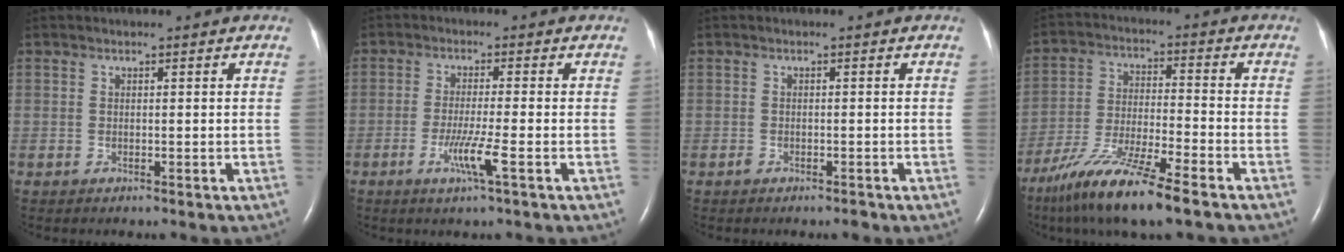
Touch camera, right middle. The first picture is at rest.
{"total": 4.6, "force": [-1.9, -0.6, 4.1], "torque": [-0.084, -0.015, -0.038]}
{"total": 1.2, "force": [-1.0, 0.4, 0.6], "torque": [-0.012, -0.001, -0.013]}
{"total": 12.9, "force": [-9.1, 0.6, 9.1], "torque": [-0.180, -0.037, -0.165]}